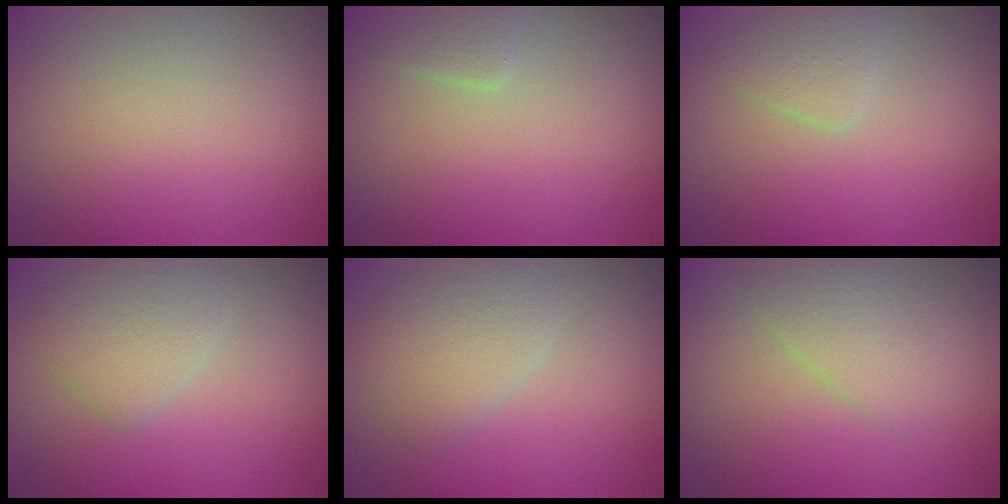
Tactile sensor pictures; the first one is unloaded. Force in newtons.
{"total": 1.2, "press": 1.2, "slide": 0.0}
{"total": 1.6, "press": 1.6, "slide": 0.0}
{"total": 2.9, "press": 2.9, "slide": 0.2}
{"total": 2.9, "press": 2.9, "slide": 0.1}
{"total": 2.3, "press": 2.3, "slide": 0.2}